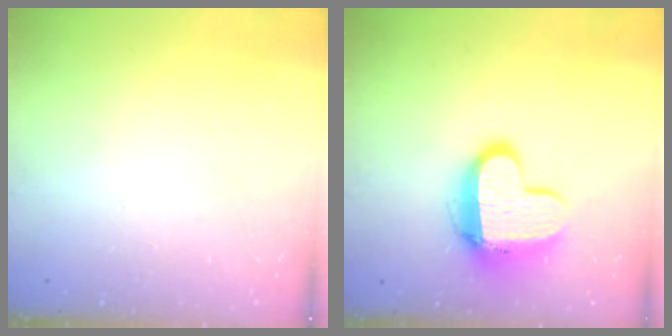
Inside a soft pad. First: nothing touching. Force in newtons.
{"total": 12.1, "press": 12.0, "slide": 0.9}